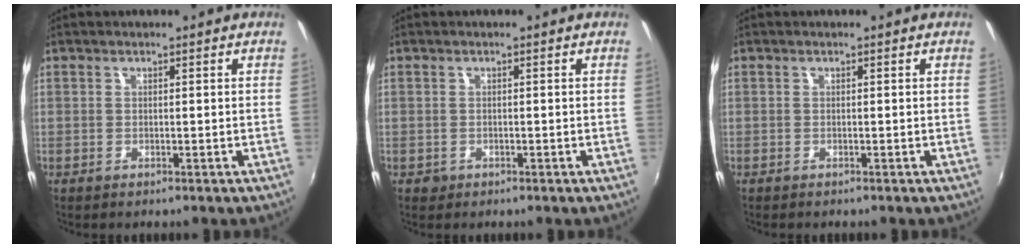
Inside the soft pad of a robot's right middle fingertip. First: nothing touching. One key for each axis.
{"total": 1.2, "fx": -0.5, "fy": 1.0, "fz": 0.3, "tx": -0.006, "ty": -0.003, "tz": -0.006}
{"total": 0.0}